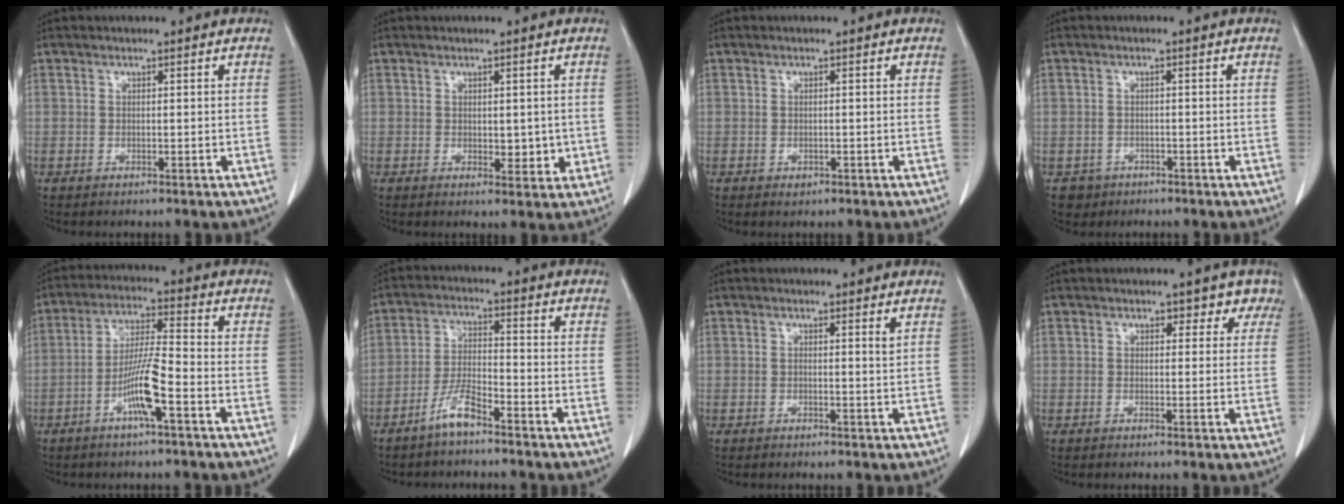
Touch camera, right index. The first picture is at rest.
{"total": 3.2, "force": [0.0, 1.8, 2.6], "torque": [-0.026, -0.005, 0.006]}
{"total": 0.7, "force": [-0.3, 0.5, 0.4], "torque": [-0.009, -0.001, 0.001]}
{"total": 2.6, "force": [-1.3, 2.2, -0.1], "torque": [-0.003, 0.008, -0.017]}
{"total": 8.0, "force": [-3.5, 0.3, 7.2], "torque": [-0.143, 0.002, -0.067]}
{"total": 5.3, "force": [-4.0, 0.7, 3.4], "torque": [-0.079, -0.003, -0.079]}
{"total": 0.8, "force": [0.3, -0.2, 0.7], "torque": [-0.013, -0.001, 0.004]}
{"total": 3.1, "force": [2.0, 2.2, 0.8], "torque": [0.015, -0.002, 0.009]}